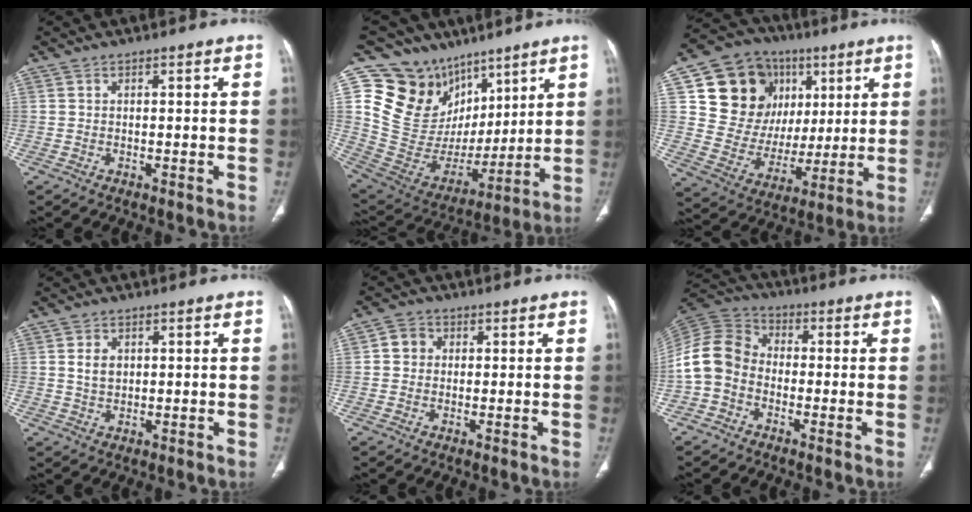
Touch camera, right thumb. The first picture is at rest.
{"total": 20.3, "force": [11.3, 15.4, 6.9], "torque": [-0.075, -0.031, 0.227]}
{"total": 21.2, "force": [7.1, 17.4, 9.7], "torque": [-0.113, 0.017, 0.143]}
{"total": 3.3, "force": [0.9, 2.4, 2.1], "torque": [-0.023, -0.005, 0.019]}
{"total": 3.5, "force": [0.5, 3.2, 1.3], "torque": [-0.006, 0.006, 0.007]}
{"total": 10.7, "force": [-2.3, 8.6, 5.8], "torque": [-0.112, 0.035, -0.058]}